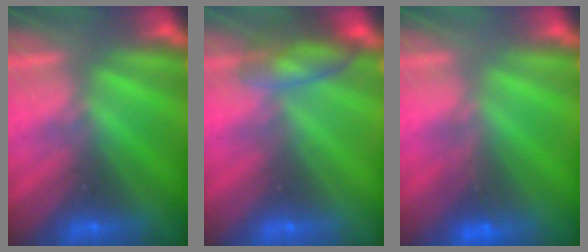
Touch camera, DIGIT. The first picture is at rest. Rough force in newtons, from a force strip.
{"total": 2.8}
{"total": 1.2}